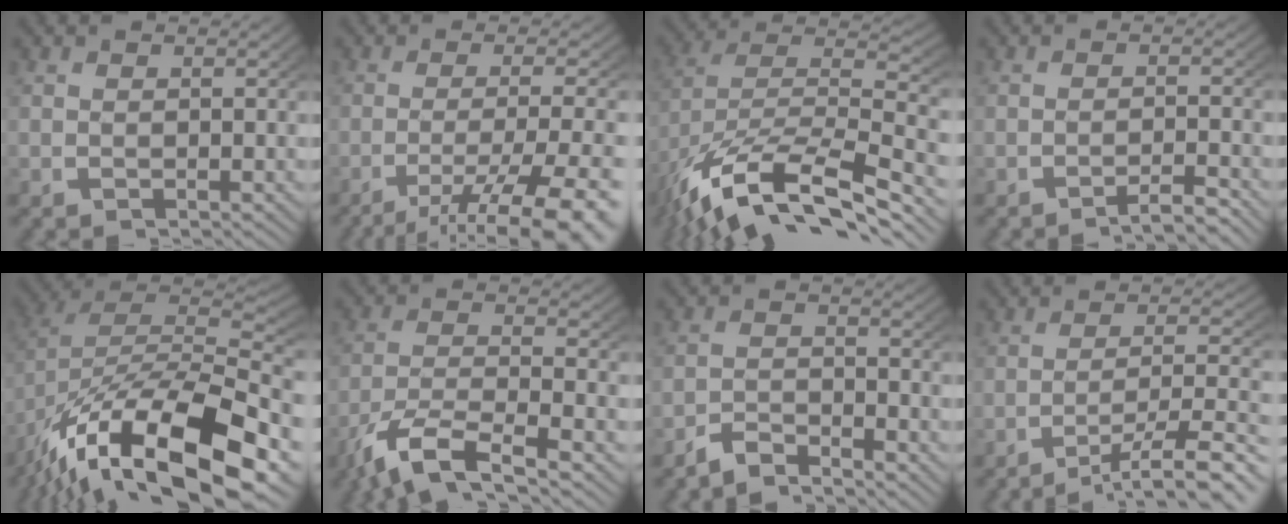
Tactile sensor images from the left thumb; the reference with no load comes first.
{"total": 10.4, "force": [-5.6, 4.4, 7.6], "torque": [-0.125, -0.033, -0.064]}
{"total": 14.2, "force": [-5.1, 8.9, 9.9], "torque": [-0.209, -0.041, -0.063]}
{"total": 2.0, "force": [-1.7, 0.2, 1.2], "torque": [-0.019, 0.000, -0.031]}
{"total": 18.0, "force": [-4.1, 11.6, 13.1], "torque": [-0.247, -0.044, -0.048]}
{"total": 8.1, "force": [-3.9, 4.3, 5.6], "torque": [-0.124, -0.026, -0.053]}
{"total": 2.9, "force": [-2.7, 0.7, 0.8], "torque": [-0.013, -0.003, -0.057]}
{"total": 6.8, "force": [-3.6, 2.8, 5.1], "torque": [-0.081, -0.019, -0.043]}